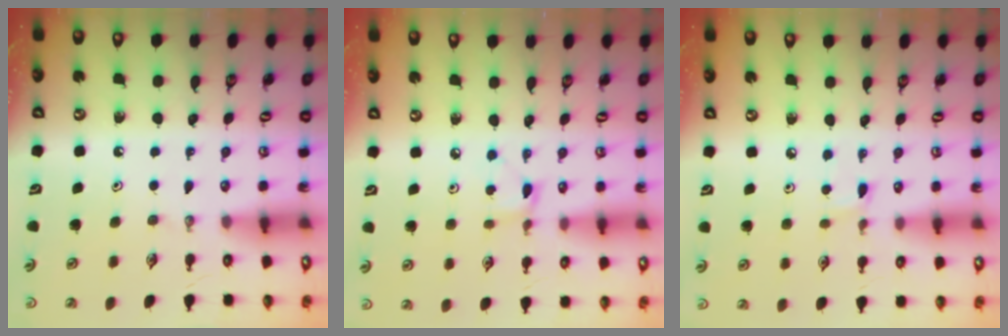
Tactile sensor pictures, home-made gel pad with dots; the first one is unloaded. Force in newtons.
{"total": 2.7, "press": 2.7, "slide": 0.3}
{"total": 1.4, "press": 1.4, "slide": 0.2}